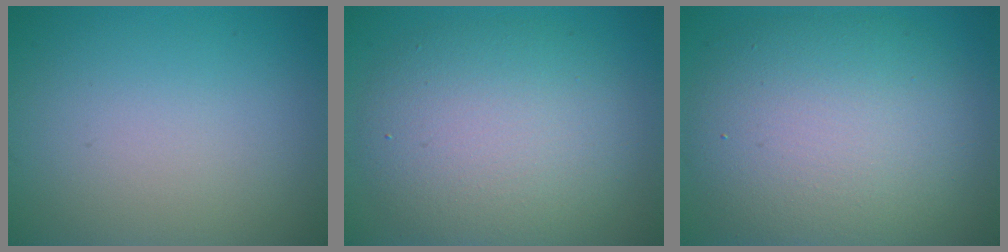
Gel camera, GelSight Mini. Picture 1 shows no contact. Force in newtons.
{"total": 7.4, "press": 7.4, "slide": 0.3}
{"total": 9.9, "press": 9.9, "slide": 0.4}